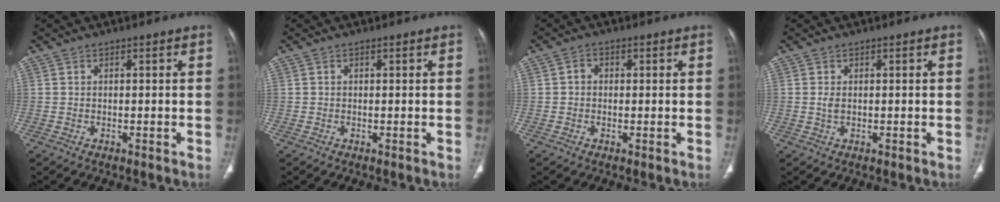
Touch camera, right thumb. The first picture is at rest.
{"total": 0.0}
{"total": 1.9, "force": [0.1, 1.6, 0.9], "torque": [-0.008, 0.009, -0.002]}
{"total": 1.2, "force": [0.1, 0.7, 1.0], "torque": [-0.021, 0.000, 0.003]}